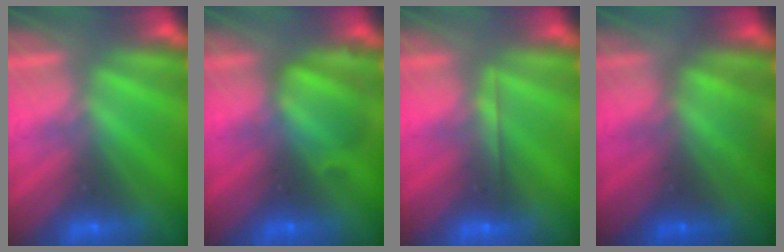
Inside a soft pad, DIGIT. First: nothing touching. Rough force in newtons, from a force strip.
{"total": 2.5}
{"total": 1.7}
{"total": 1.4}